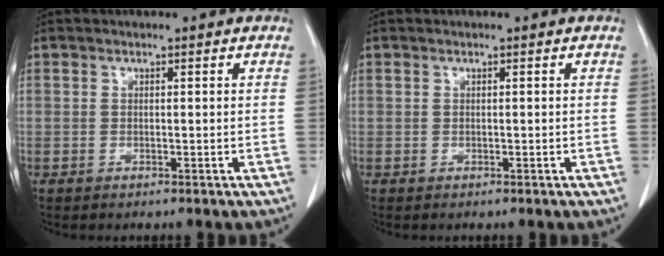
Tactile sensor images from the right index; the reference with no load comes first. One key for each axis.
{"total": 0.0}